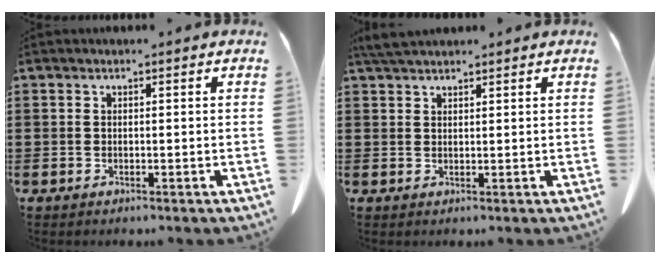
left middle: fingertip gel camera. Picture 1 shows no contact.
{"total": 2.8, "force": [2.5, 0.4, 1.2], "torque": [-0.031, 0.000, 0.048]}